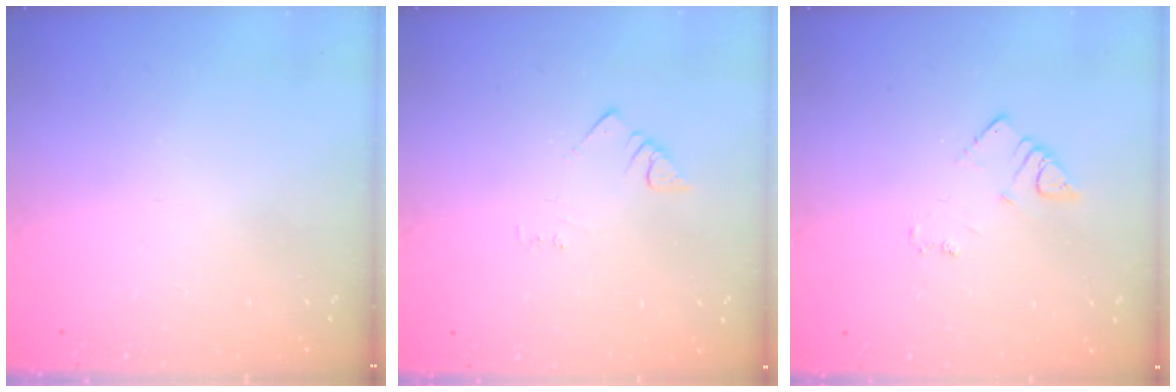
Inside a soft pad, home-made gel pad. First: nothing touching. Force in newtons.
{"total": 1.5, "press": 1.5, "slide": 0.3}
{"total": 2.9, "press": 2.9, "slide": 0.3}